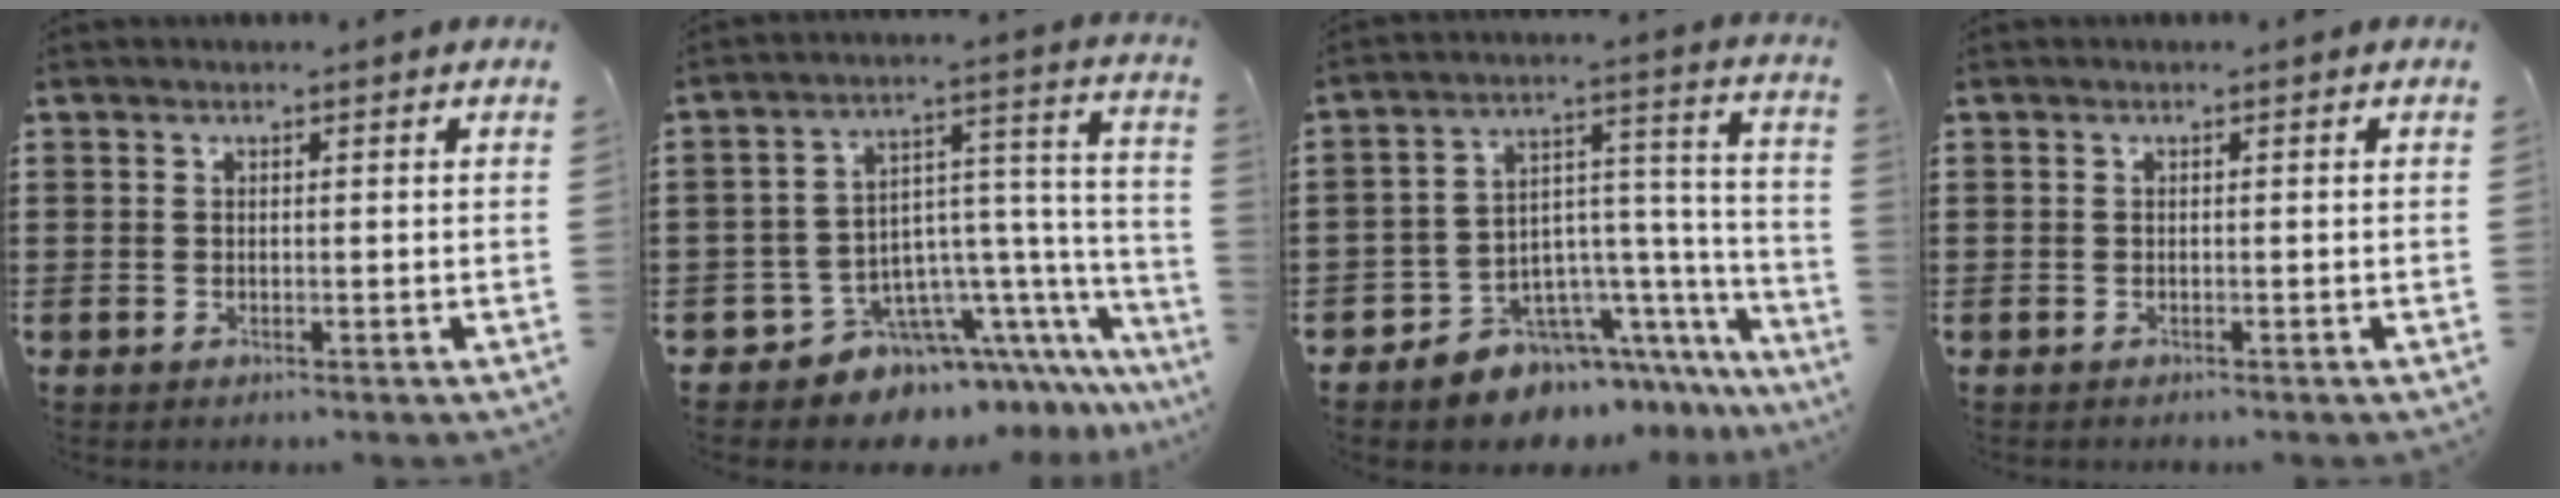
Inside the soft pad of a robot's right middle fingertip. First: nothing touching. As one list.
[{"total": 8.3, "force": [-5.9, 5.2, 2.6], "torque": [-0.056, -0.002, -0.103]}, {"total": 6.9, "force": [-5.7, 3.9, 0.5], "torque": [-0.013, -0.003, -0.103]}, {"total": 0.0}]